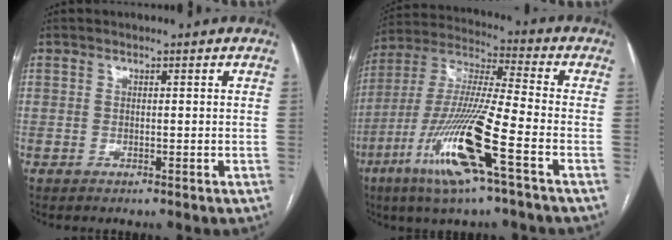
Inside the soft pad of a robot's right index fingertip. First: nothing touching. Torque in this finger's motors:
{"motor_torque": [1.42, -0.72, 0.52, 0.21]}